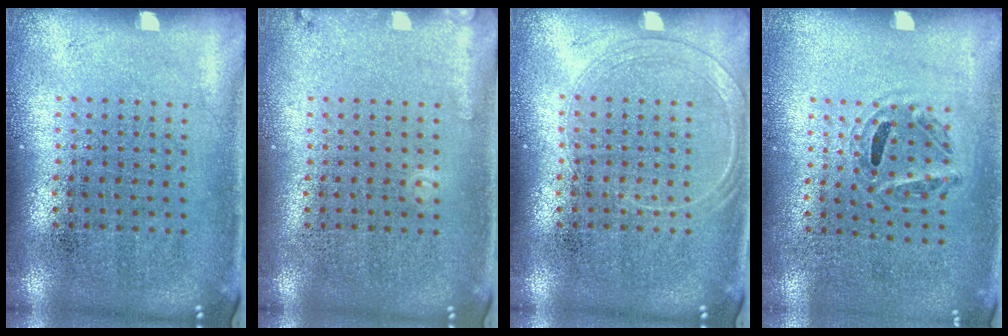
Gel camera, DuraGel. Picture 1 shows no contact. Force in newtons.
{"total": 0.9, "press": 0.8, "slide": 0.2}
{"total": 1.2, "press": 1.2, "slide": 0.2}
{"total": 1.0, "press": 0.7, "slide": 0.8}